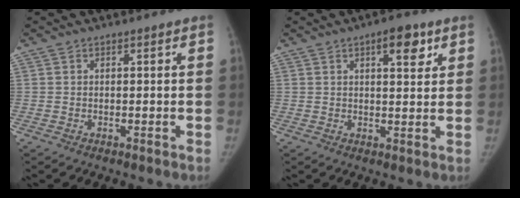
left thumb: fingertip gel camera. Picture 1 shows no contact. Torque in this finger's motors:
{"motor_torque": [0.20, -0.03, 0.83, -0.41, 0.09]}